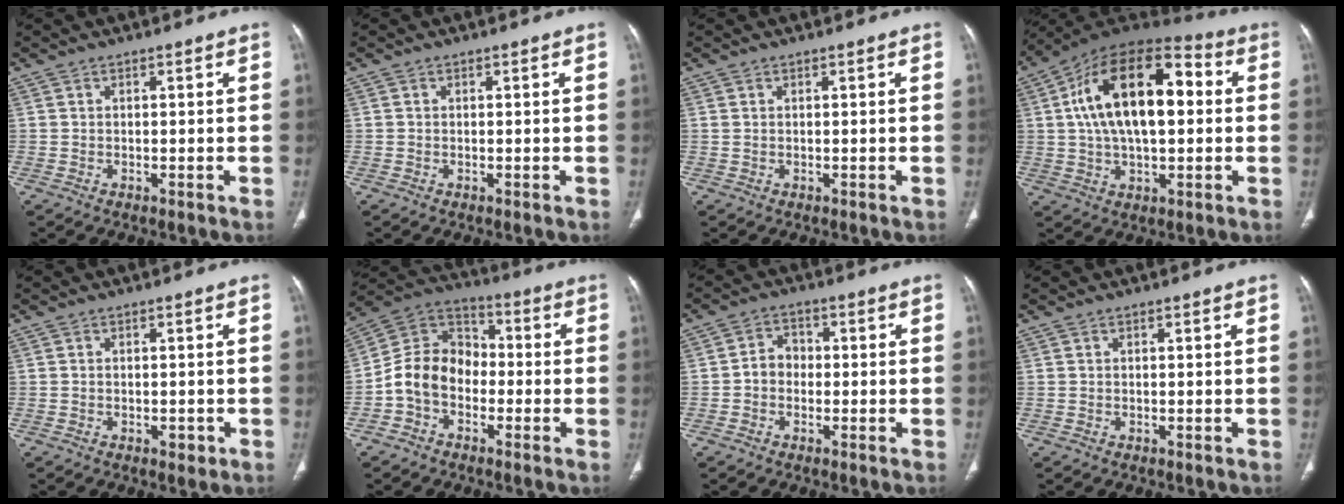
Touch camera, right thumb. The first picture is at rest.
{"total": 0.0}
{"total": 0.0}
{"total": 21.3, "force": [3.1, 11.0, 18.0], "torque": [-0.294, 0.029, 0.041]}
{"total": 1.4, "force": [-0.6, 0.9, 0.9], "torque": [-0.010, 0.000, -0.007]}
{"total": 11.2, "force": [-2.9, 8.6, 6.4], "torque": [-0.101, 0.047, -0.069]}
{"total": 3.9, "force": [-0.7, 3.3, 2.0], "torque": [-0.016, 0.019, -0.022]}
{"total": 0.0}